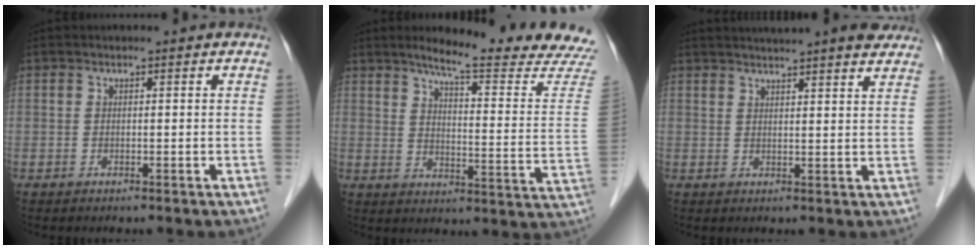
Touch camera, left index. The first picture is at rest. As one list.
[{"total": 18.4, "force": [16.8, -0.7, 7.5], "torque": [-0.105, -0.088, 0.202]}, {"total": 12.5, "force": [11.0, 0.8, 5.9], "torque": [-0.092, 0.030, 0.135]}]